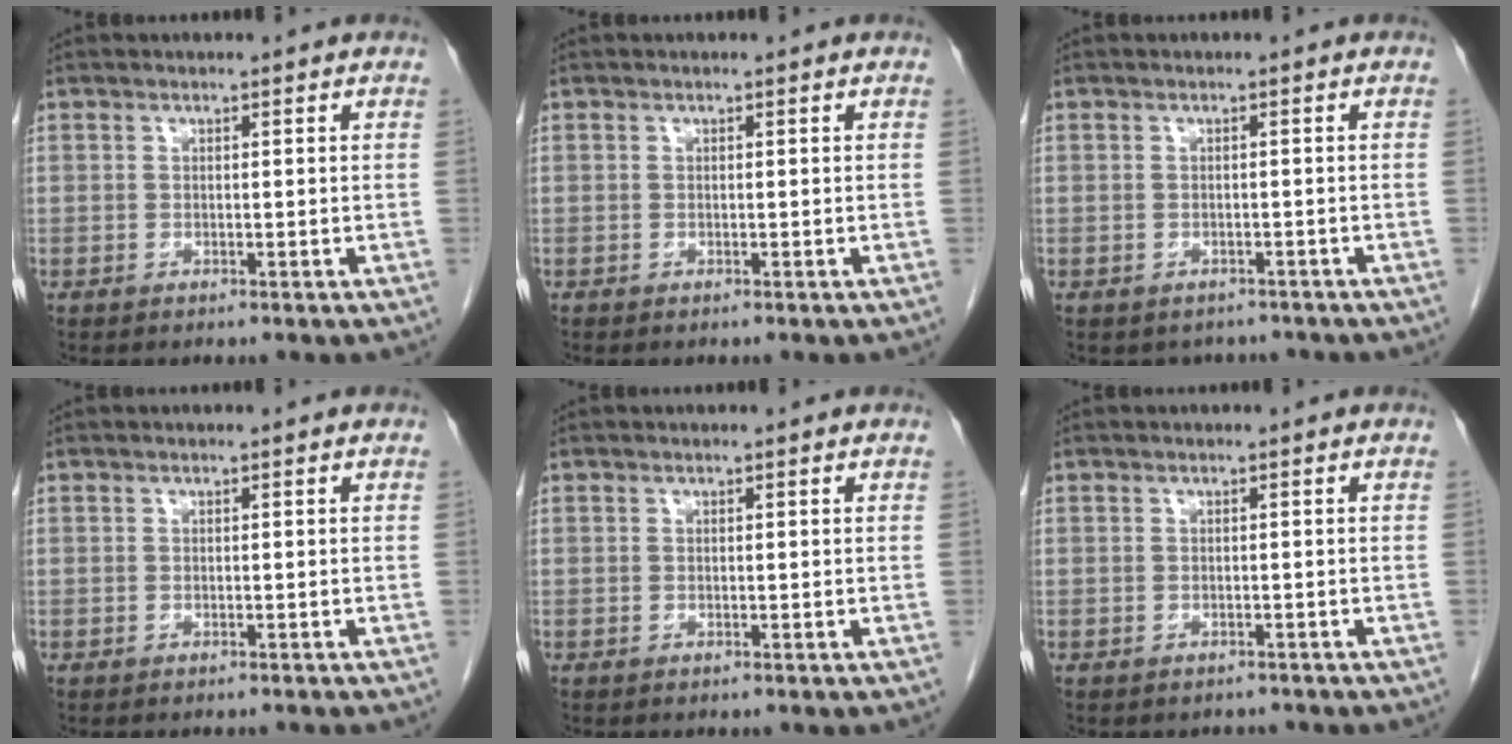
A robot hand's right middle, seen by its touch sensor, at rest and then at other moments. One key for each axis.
{"total": 0.9, "fx": 0.9, "fy": 0.1, "fz": 0.0, "tx": 0.001, "ty": 0.001, "tz": 0.016}
{"total": 3.2, "fx": -2.7, "fy": 1.7, "fz": 0.1, "tx": -0.001, "ty": 0.007, "tz": -0.034}
{"total": 1.3, "fx": -1.2, "fy": 0.0, "fz": 0.3, "tx": -0.005, "ty": -0.001, "tz": -0.016}
{"total": 0.0}
{"total": 1.5, "fx": -1.4, "fy": 0.7, "fz": 0.0, "tx": -0.002, "ty": 0.000, "tz": -0.020}